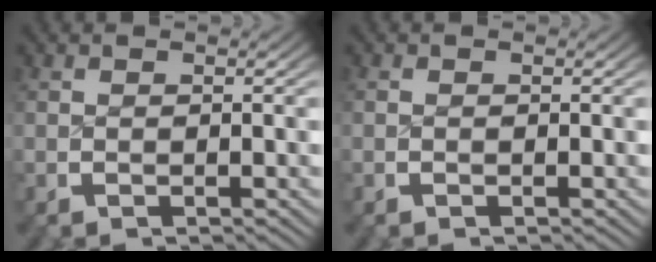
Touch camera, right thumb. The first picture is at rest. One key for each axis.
{"total": 0.0}